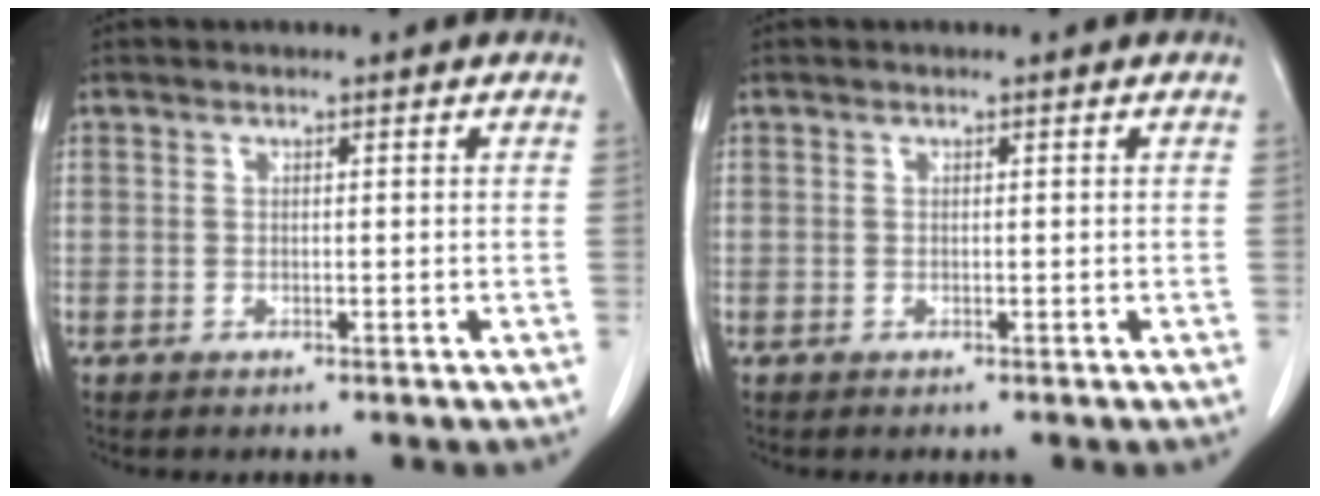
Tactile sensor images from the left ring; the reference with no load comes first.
{"total": 0.0}